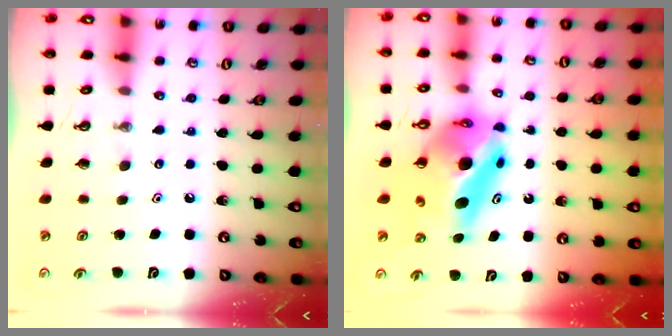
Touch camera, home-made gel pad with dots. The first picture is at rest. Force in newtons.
{"total": 14.3, "press": 13.6, "slide": 4.4}